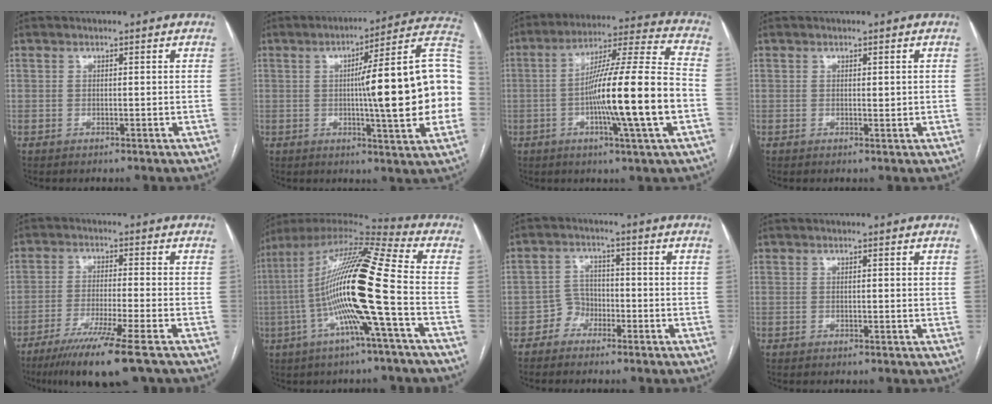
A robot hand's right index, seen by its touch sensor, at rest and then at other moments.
{"total": 21.1, "force": [-0.4, 0.9, 21.1], "torque": [-0.221, 0.033, -0.009]}
{"total": 18.4, "force": [-3.9, -0.6, 18.0], "torque": [-0.295, 0.000, -0.071]}
{"total": 1.1, "force": [0.1, 0.3, 1.0], "torque": [-0.015, -0.001, 0.001]}
{"total": 11.3, "force": [-7.8, -0.9, 8.2], "torque": [-0.138, -0.035, -0.126]}
{"total": 19.7, "force": [-3.3, -0.1, 19.4], "torque": [-0.366, 0.007, -0.075]}
{"total": 3.3, "force": [-2.0, 2.6, 0.1], "torque": [0.000, 0.013, -0.041]}
{"total": 0.7, "force": [0.3, 0.2, 0.7], "torque": [-0.014, 0.000, 0.003]}